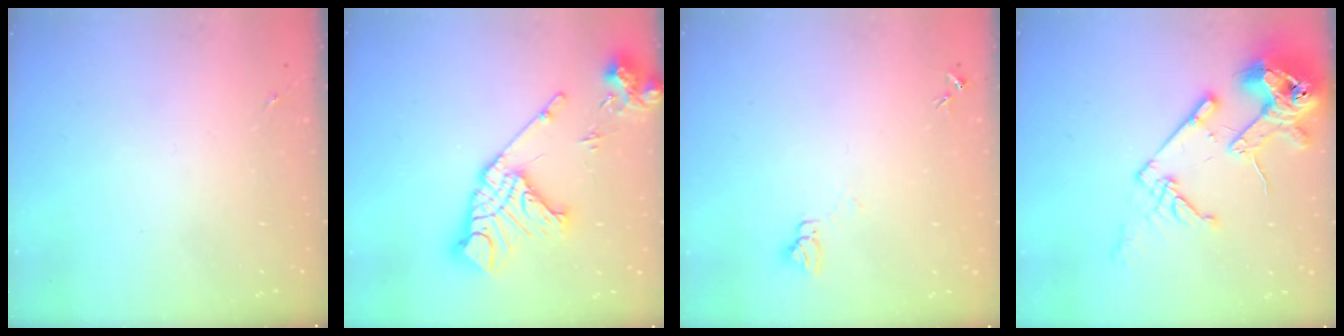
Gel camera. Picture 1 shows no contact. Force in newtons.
{"total": 19.0, "press": 18.8, "slide": 2.3}
{"total": 4.1, "press": 4.1, "slide": 0.3}
{"total": 18.6, "press": 18.4, "slide": 2.2}